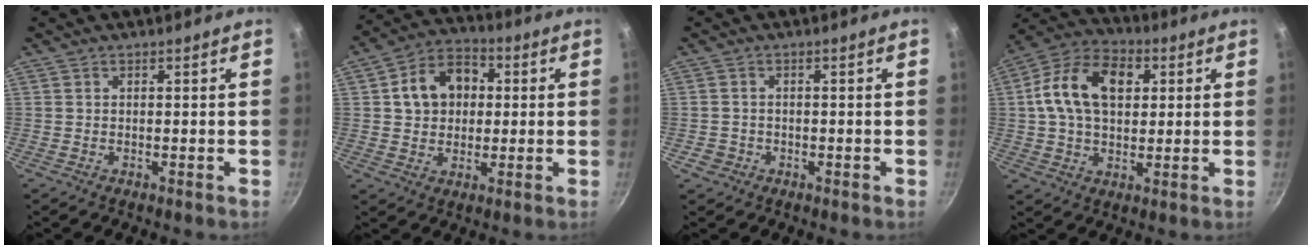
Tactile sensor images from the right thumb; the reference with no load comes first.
{"total": 11.5, "force": [1.9, 9.1, 6.8], "torque": [-0.081, 0.020, 0.020]}
{"total": 2.2, "force": [-0.9, 1.9, 0.6], "torque": [-0.005, 0.010, -0.011]}
{"total": 15.5, "force": [3.3, 10.5, 10.9], "torque": [-0.168, 0.017, 0.041]}